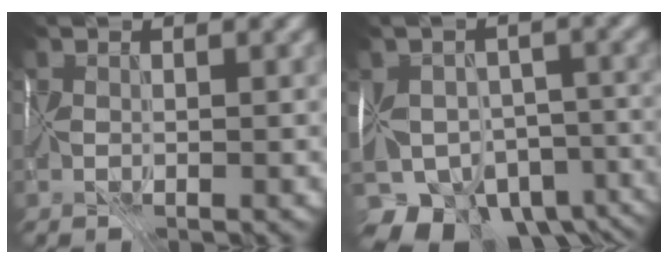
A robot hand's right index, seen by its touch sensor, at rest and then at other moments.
{"total": 12.0, "force": [-7.2, 8.1, 5.1], "torque": [-0.087, -0.018, -0.095]}